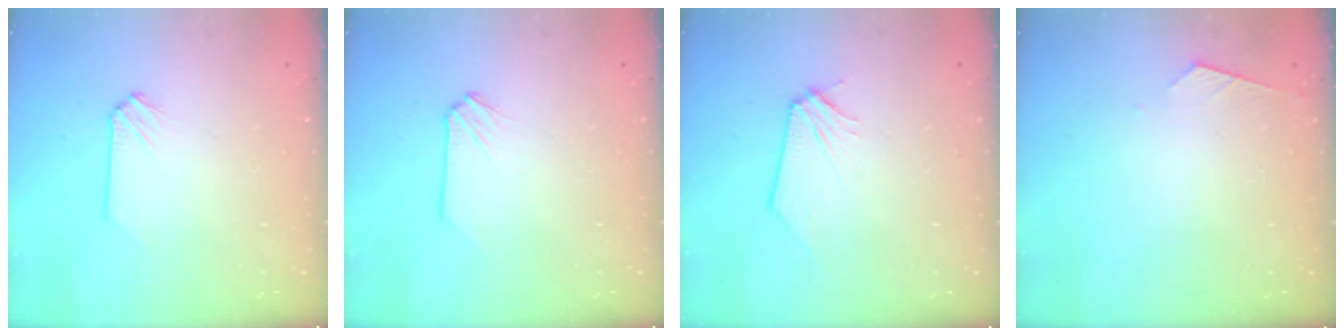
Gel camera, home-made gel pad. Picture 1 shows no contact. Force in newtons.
{"total": 0.0}
{"total": 0.0}
{"total": 4.4, "press": 4.4, "slide": 0.5}